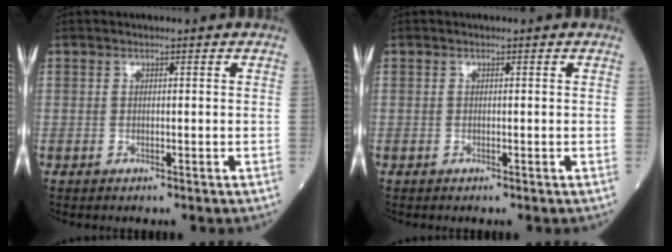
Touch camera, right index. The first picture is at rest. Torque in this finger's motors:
{"motor_torque": [0.04, 0.04, 0.02, 0.01]}